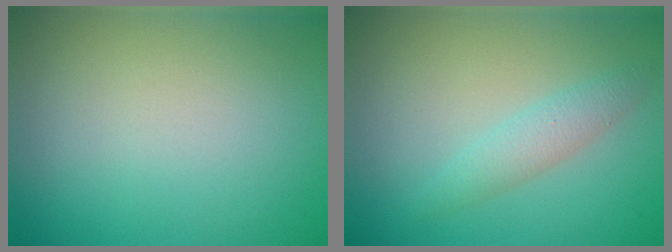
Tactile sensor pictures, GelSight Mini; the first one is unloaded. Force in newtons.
{"total": 2.0, "press": 2.0, "slide": 0.0}